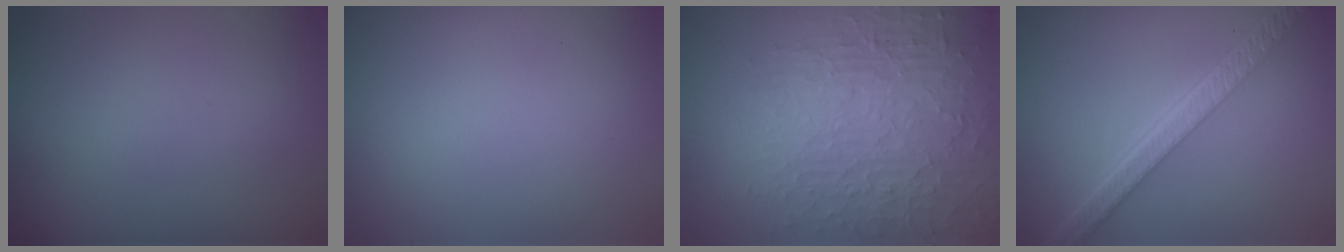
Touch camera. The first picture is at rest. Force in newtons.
{"total": 0.0}
{"total": 6.6, "press": 5.1, "slide": 4.2}
{"total": 5.6, "press": 4.2, "slide": 3.7}